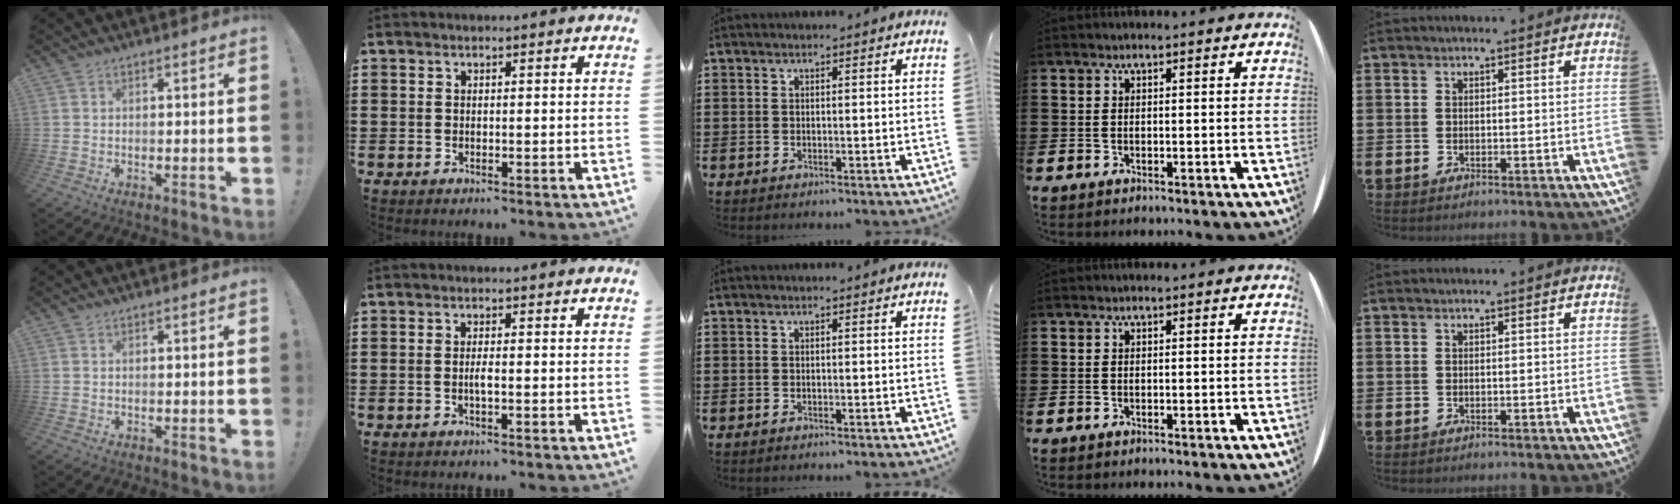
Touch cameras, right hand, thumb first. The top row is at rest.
{"index": {"total": 1.4, "force": [-0.5, 0.0, 1.3], "torque": [-0.033, -0.004, -0.011]}}